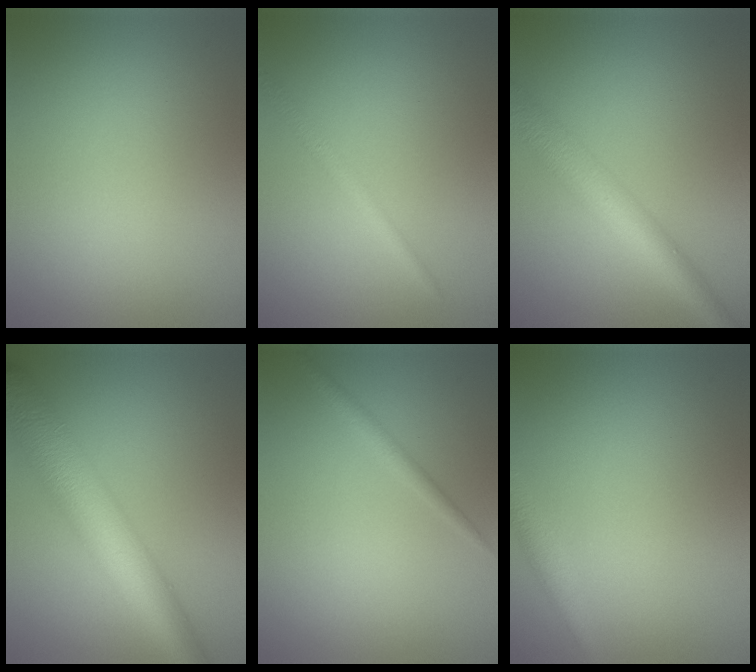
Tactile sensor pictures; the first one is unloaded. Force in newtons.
{"total": 1.6, "press": 1.6, "slide": 0.1}
{"total": 5.6, "press": 5.6, "slide": 0.2}
{"total": 9.0, "press": 9.0, "slide": 0.2}
{"total": 1.3, "press": 1.3, "slide": 0.0}
{"total": 2.4, "press": 2.4, "slide": 0.1}